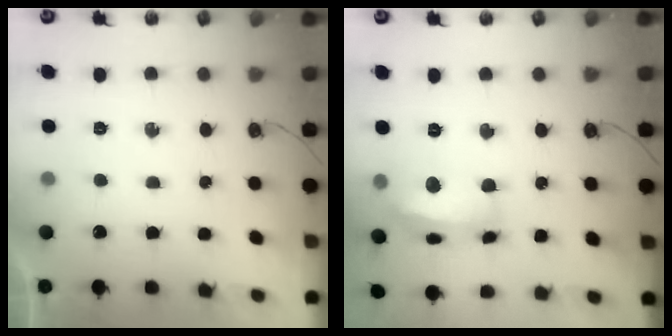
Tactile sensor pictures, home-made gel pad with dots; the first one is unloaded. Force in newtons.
{"total": 15.6, "press": 15.4, "slide": 1.9}